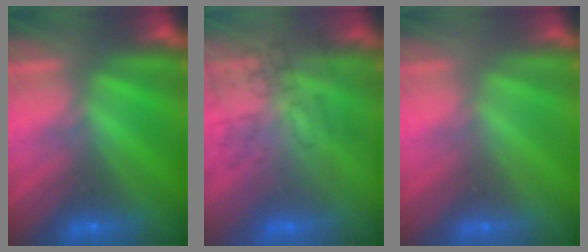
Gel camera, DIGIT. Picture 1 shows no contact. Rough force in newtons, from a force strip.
{"total": 4.9}
{"total": 3.3}